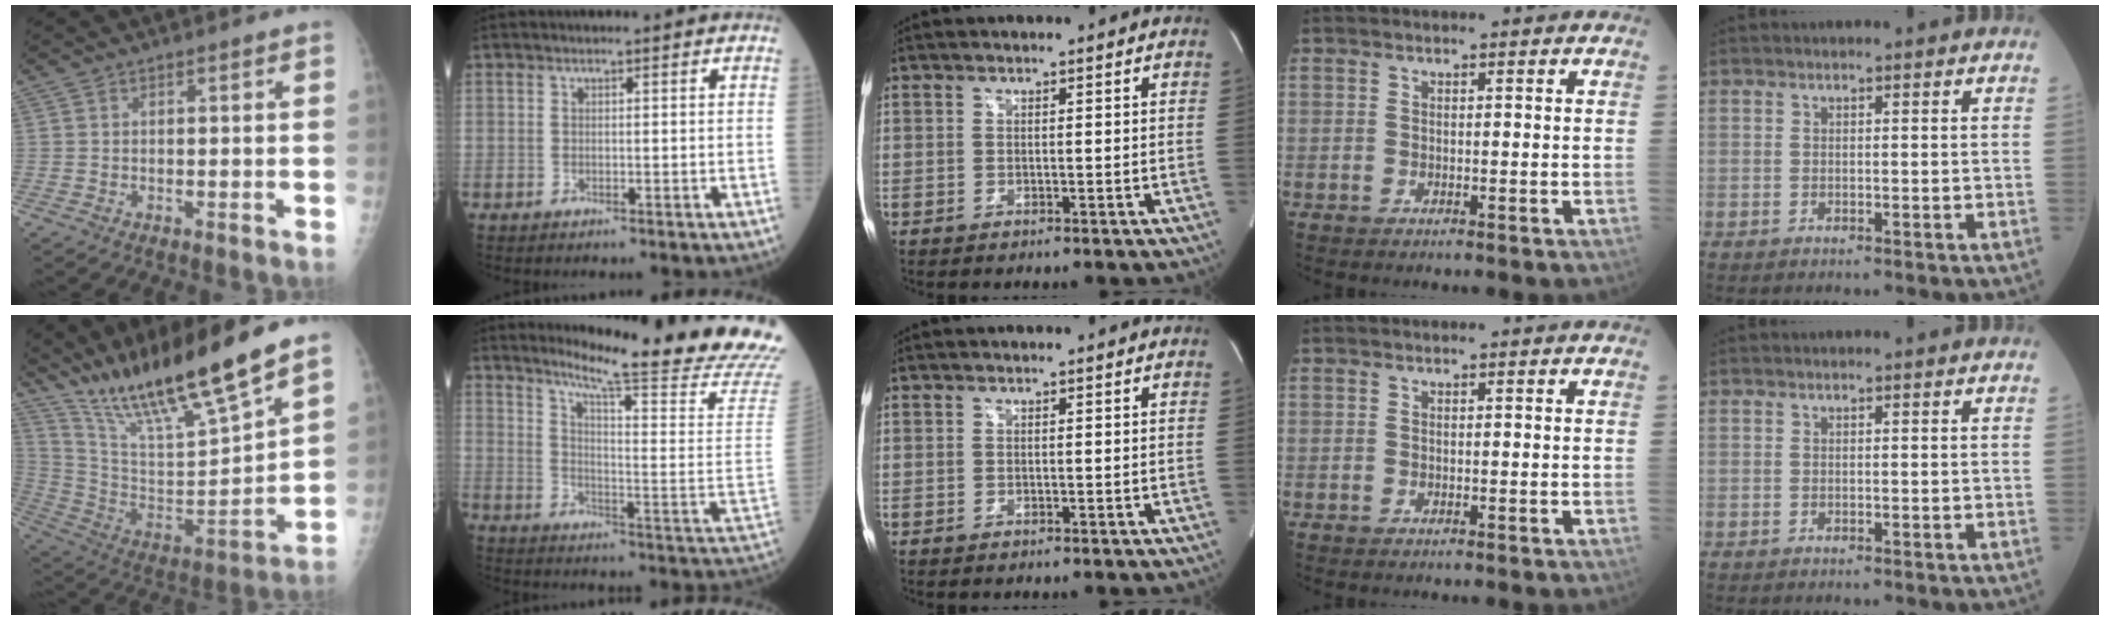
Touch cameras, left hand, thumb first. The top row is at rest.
{"thumb": {"total": 22.7, "force": [17.7, 2.5, 14.0], "torque": [-0.226, -0.077, 0.326]}, "index": {"total": 25.1, "force": [22.1, -1.8, 11.9], "torque": [-0.179, -0.139, 0.272]}}